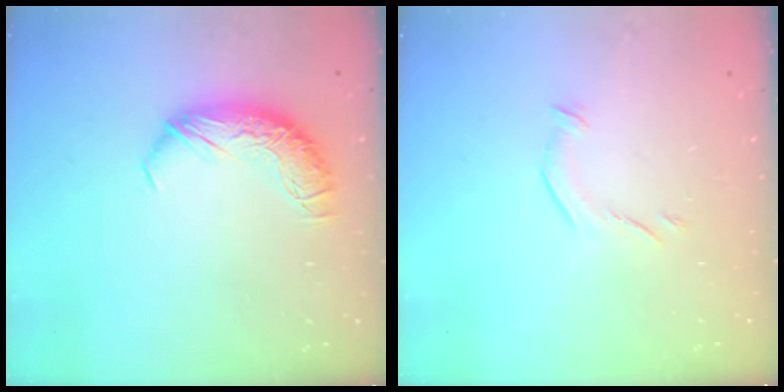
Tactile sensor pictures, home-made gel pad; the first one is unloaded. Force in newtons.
{"total": 5.2, "press": 5.0, "slide": 1.2}